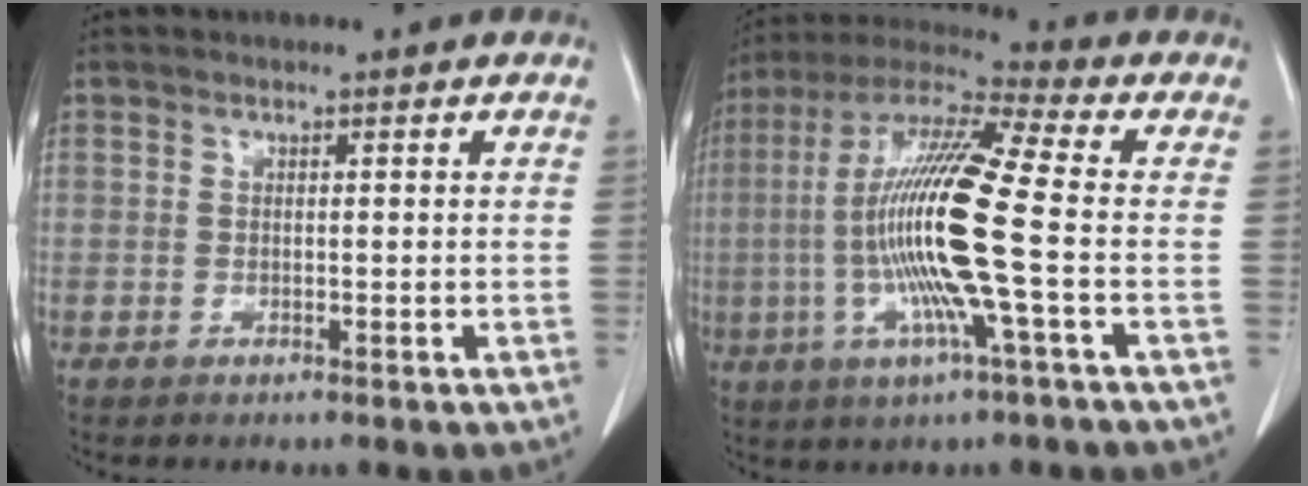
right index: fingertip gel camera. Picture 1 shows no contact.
{"total": 17.3, "force": [-2.4, 0.2, 17.2], "torque": [-0.349, -0.003, -0.058]}